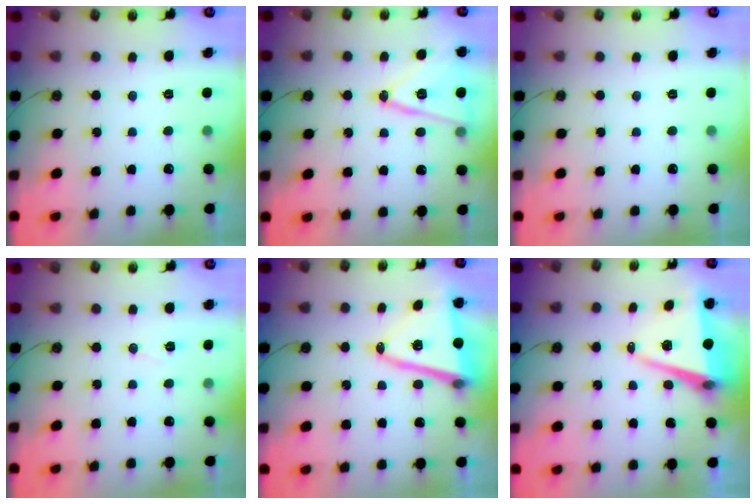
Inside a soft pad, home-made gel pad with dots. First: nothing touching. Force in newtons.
{"total": 14.1, "press": 13.7, "slide": 3.3}
{"total": 0.0}
{"total": 5.3, "press": 3.0, "slide": 4.4}
{"total": 14.6, "press": 14.2, "slide": 3.4}
{"total": 7.9, "press": 6.6, "slide": 4.3}